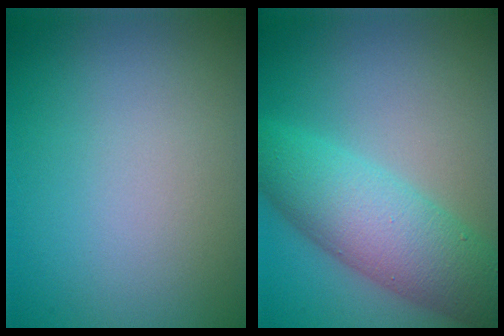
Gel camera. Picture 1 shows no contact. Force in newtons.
{"total": 7.4, "press": 7.4, "slide": 0.2}